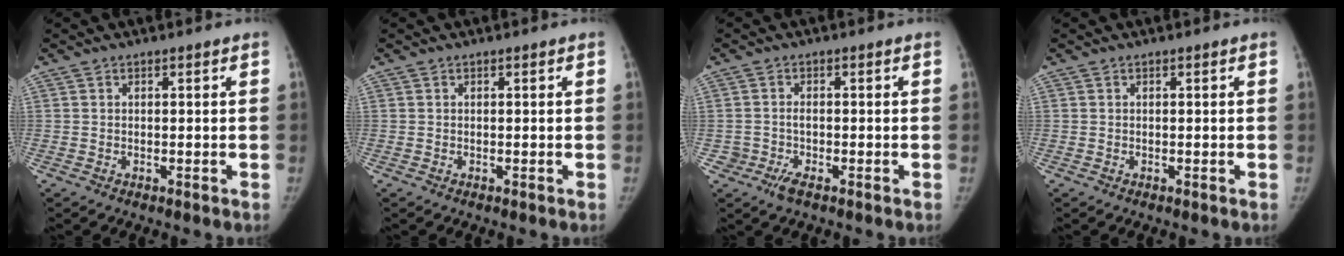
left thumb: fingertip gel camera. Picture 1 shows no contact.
{"total": 0.0}
{"total": 2.8, "force": [-1.5, 1.5, 1.9], "torque": [-0.037, 0.008, -0.024]}
{"total": 0.0}